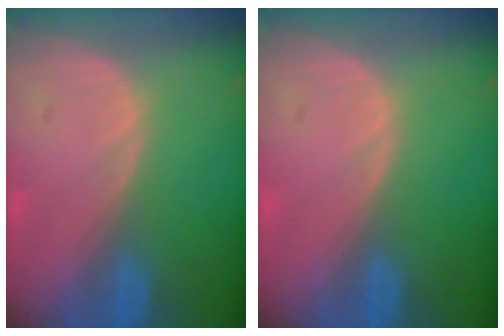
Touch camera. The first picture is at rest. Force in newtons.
{"total": 0.0}